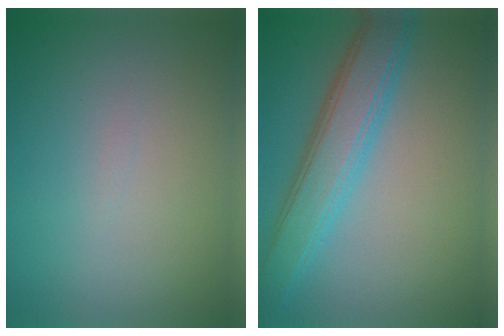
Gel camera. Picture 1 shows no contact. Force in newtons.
{"total": 5.5, "press": 5.5, "slide": 0.2}